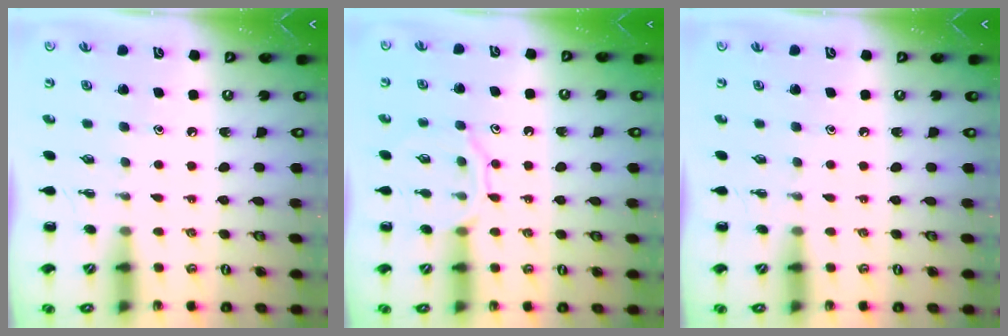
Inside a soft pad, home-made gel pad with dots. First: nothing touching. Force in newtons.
{"total": 9.5, "press": 9.5, "slide": 0.6}
{"total": 0.0}